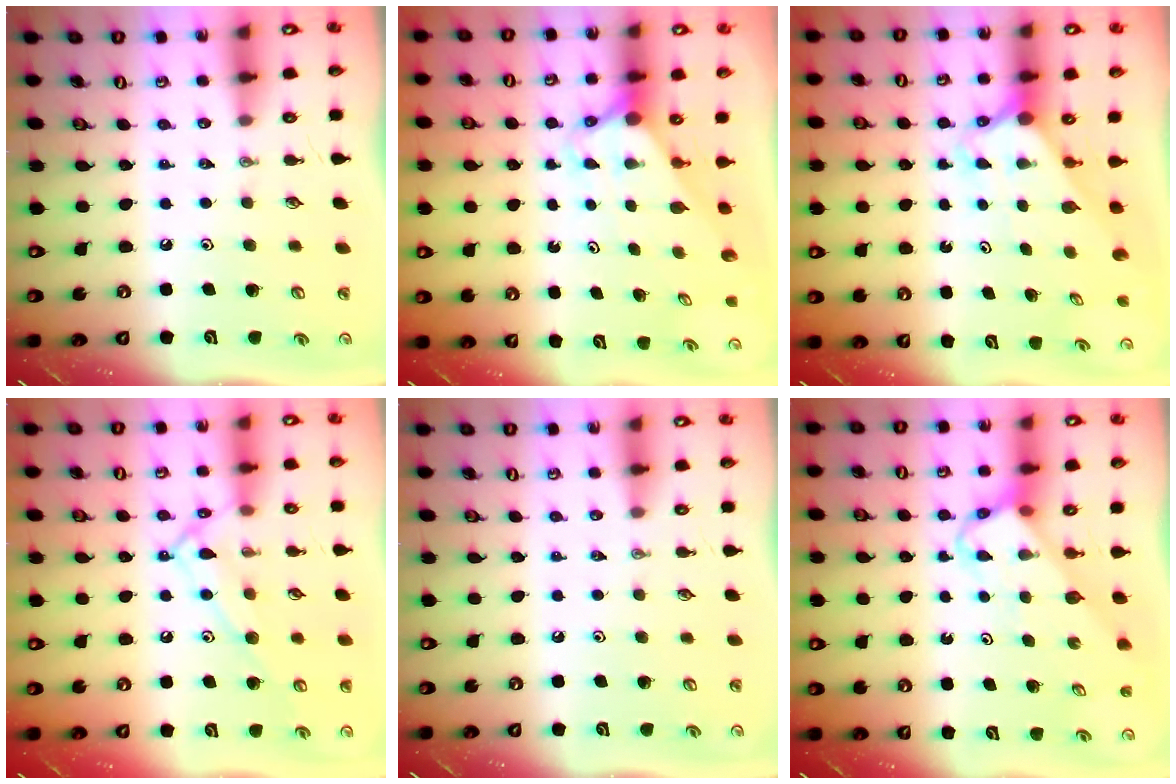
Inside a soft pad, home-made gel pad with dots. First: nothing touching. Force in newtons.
{"total": 2.7, "press": 2.7, "slide": 0.0}
{"total": 2.7, "press": 2.7, "slide": 0.1}
{"total": 12.3, "press": 12.2, "slide": 0.8}
{"total": 0.0}
{"total": 3.8, "press": 3.8, "slide": 0.2}